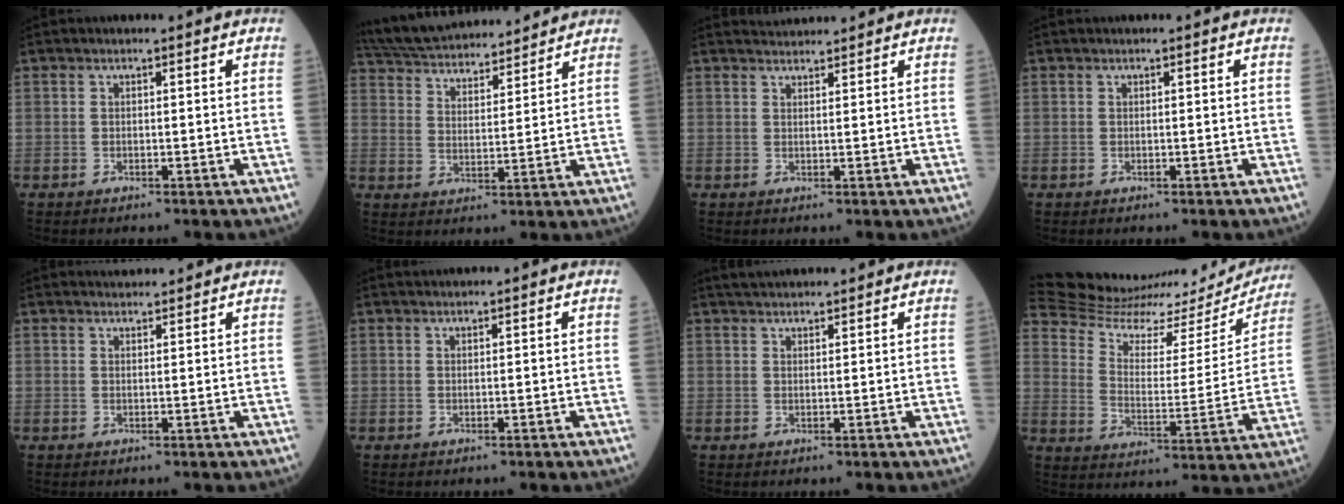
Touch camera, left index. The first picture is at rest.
{"total": 18.7, "force": [17.3, 3.5, 6.1], "torque": [-0.118, 0.035, 0.273]}
{"total": 2.5, "force": [2.5, 0.0, 0.0], "torque": [-0.006, 0.021, 0.046]}
{"total": 0.0}
{"total": 2.5, "force": [2.4, 0.2, 0.2], "torque": [-0.007, 0.019, 0.038]}
{"total": 1.2, "force": [1.2, -0.2, 0.3], "torque": [-0.003, 0.018, 0.026]}
{"total": 4.6, "force": [4.3, 0.5, 1.6], "torque": [-0.025, 0.034, 0.069]}
{"total": 27.0, "force": [25.9, 5.1, 5.5], "torque": [-0.102, -0.072, 0.343]}